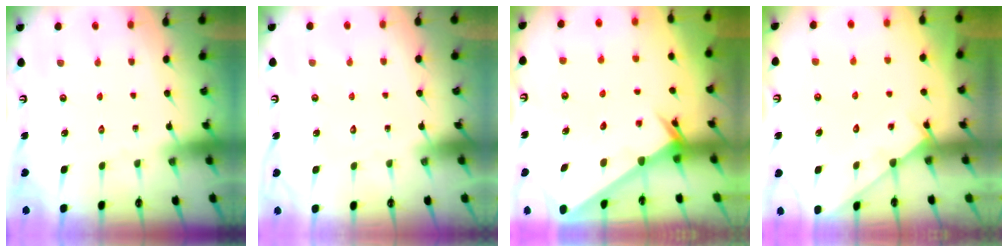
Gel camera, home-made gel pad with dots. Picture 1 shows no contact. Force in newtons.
{"total": 1.6, "press": 1.6, "slide": 0.1}
{"total": 2.5, "press": 2.5, "slide": 0.1}
{"total": 5.9, "press": 5.9, "slide": 0.6}